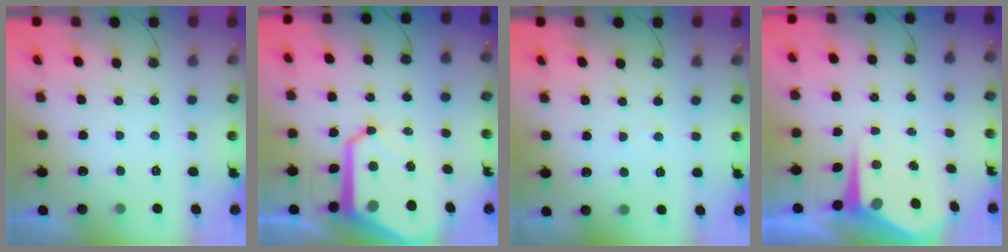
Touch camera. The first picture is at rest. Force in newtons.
{"total": 18.2, "press": 18.1, "slide": 1.9}
{"total": 4.5, "press": 4.5, "slide": 0.5}
{"total": 7.0, "press": 7.0, "slide": 0.7}